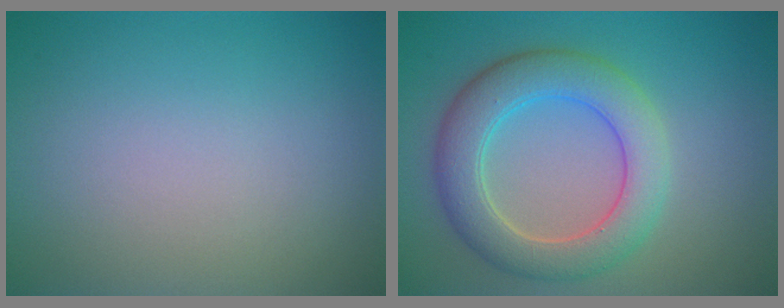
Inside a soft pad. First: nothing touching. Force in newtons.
{"total": 6.0, "press": 6.0, "slide": 0.4}